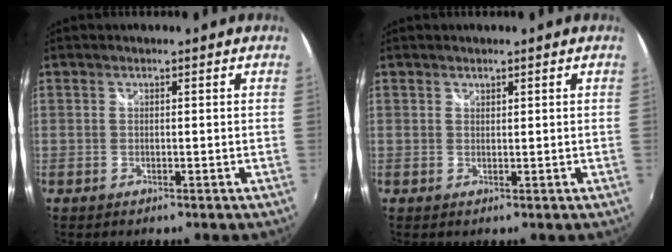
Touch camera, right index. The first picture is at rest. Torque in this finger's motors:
{"motor_torque": [-0.02, 0.04, -0.02, 0.00]}